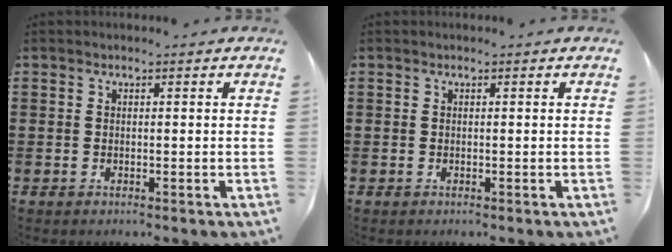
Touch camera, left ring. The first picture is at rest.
{"total": 0.0}